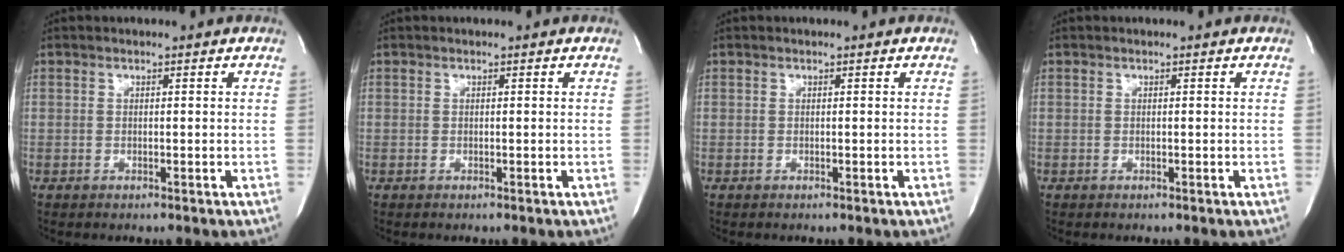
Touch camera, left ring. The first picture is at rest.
{"total": 0.0}
{"total": 0.0}
{"total": 0.0}